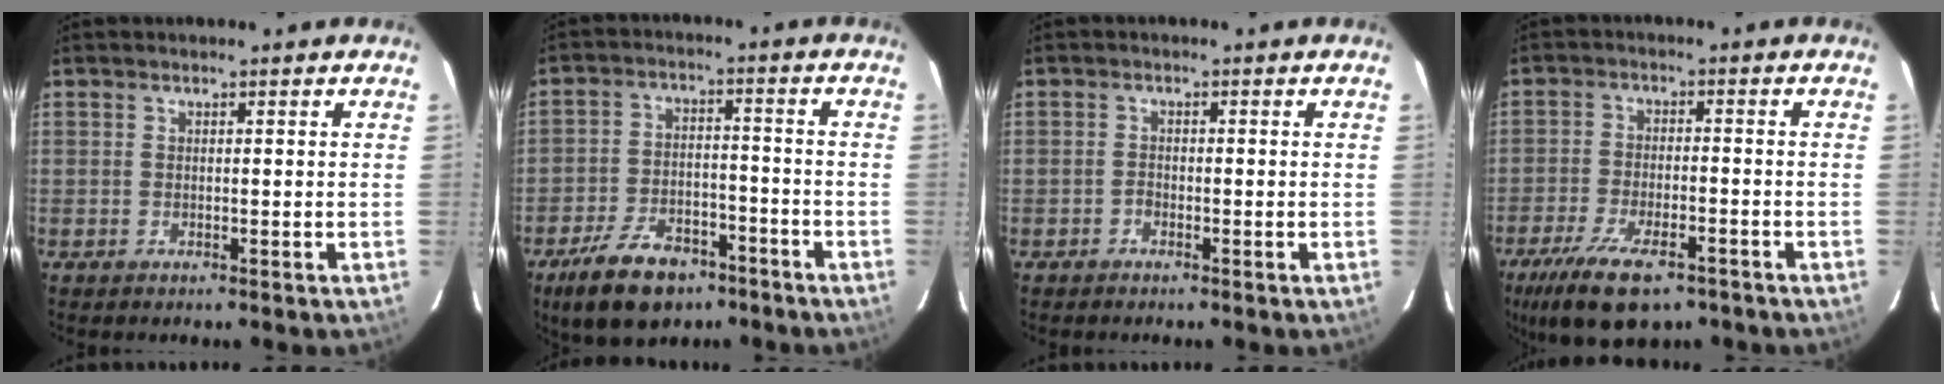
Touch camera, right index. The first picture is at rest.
{"total": 13.2, "force": [-8.8, 6.9, 7.0], "torque": [-0.155, 0.005, -0.141]}
{"total": 0.8, "force": [-0.7, 0.4, 0.1], "torque": [0.000, 0.002, -0.014]}
{"total": 14.1, "force": [-9.5, 5.5, 8.9], "torque": [-0.198, -0.033, -0.159]}